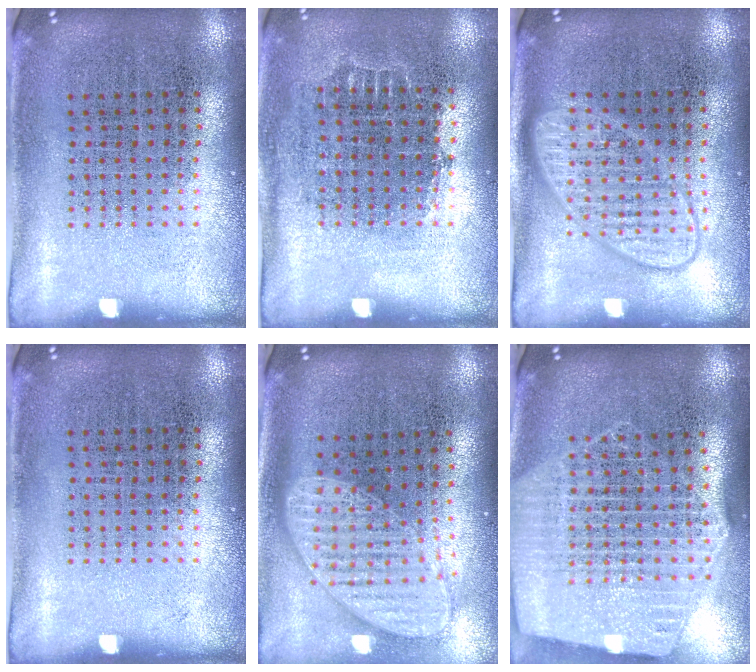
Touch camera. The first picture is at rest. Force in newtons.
{"total": 0.6, "press": 0.6, "slide": 0.2}
{"total": 3.0, "press": 2.9, "slide": 0.5}
{"total": 0.0}
{"total": 1.9, "press": 1.5, "slide": 1.1}
{"total": 2.6, "press": 2.2, "slide": 1.4}